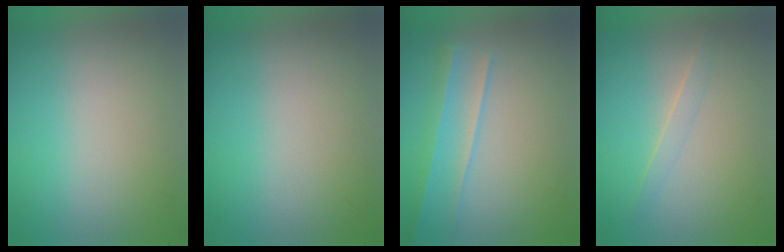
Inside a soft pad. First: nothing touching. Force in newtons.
{"total": 0.0}
{"total": 2.2}
{"total": 1.1}